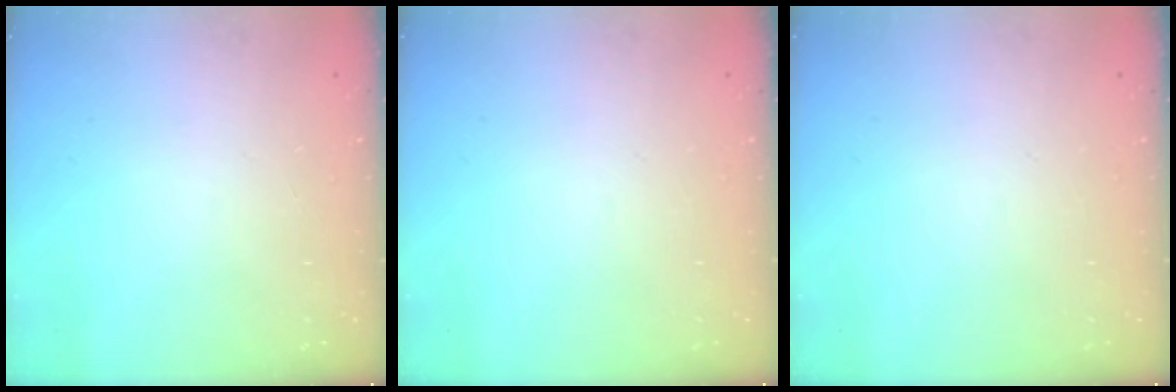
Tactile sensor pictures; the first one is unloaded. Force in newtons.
{"total": 0.0}
{"total": 0.0}